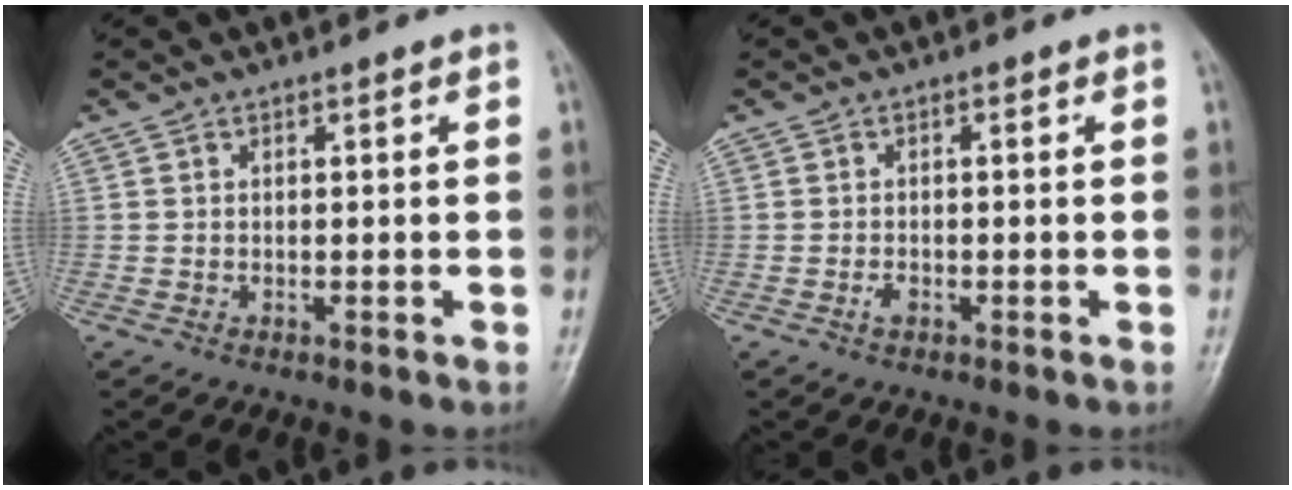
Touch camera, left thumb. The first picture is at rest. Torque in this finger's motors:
{"motor_torque": [-0.13, 0.12, 0.50, 0.25, -0.02]}